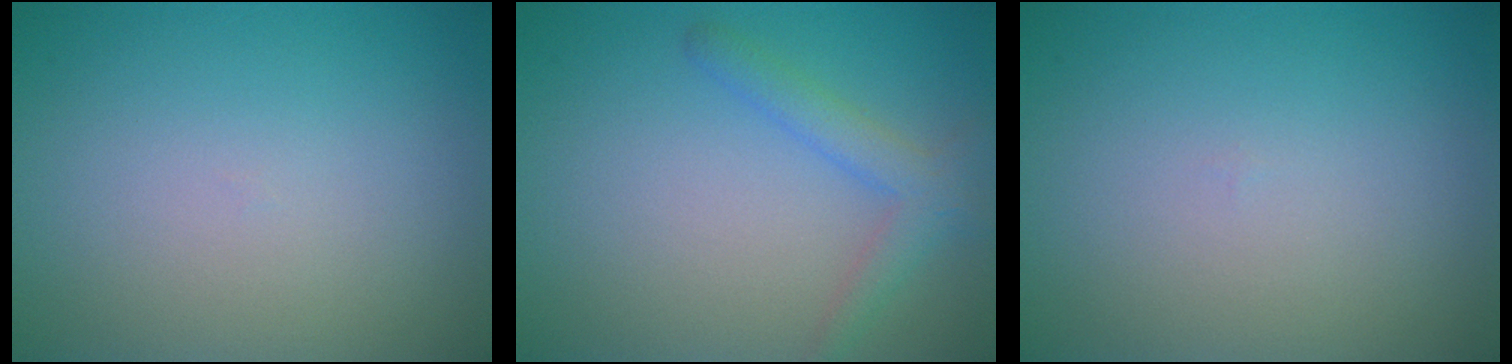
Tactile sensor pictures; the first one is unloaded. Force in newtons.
{"total": 2.5, "press": 2.5, "slide": 0.2}
{"total": 0.0}